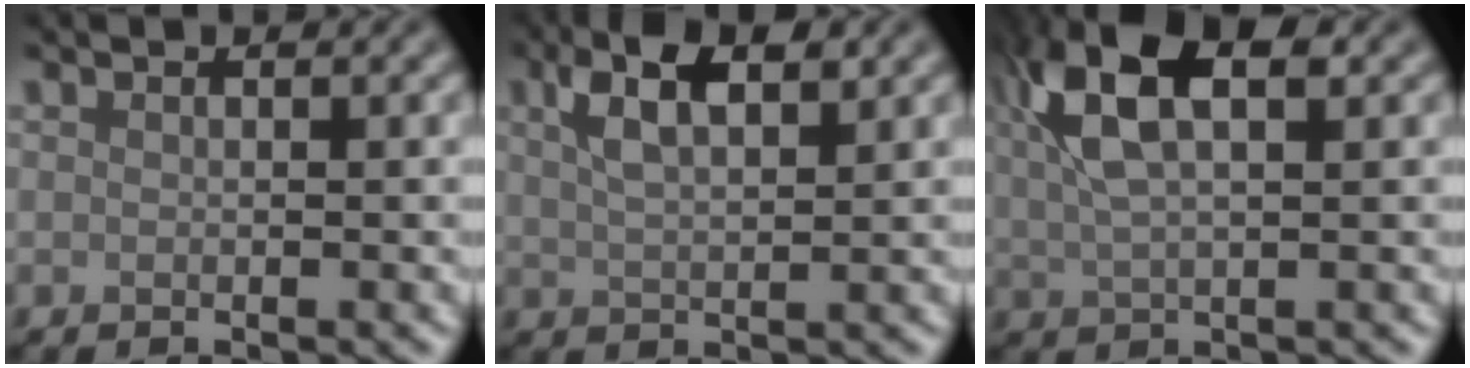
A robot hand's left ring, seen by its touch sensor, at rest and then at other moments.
{"total": 5.1, "force": [2.5, 2.2, 3.9], "torque": [-0.078, 0.010, 0.043]}
{"total": 8.9, "force": [3.6, 3.8, 7.2], "torque": [-0.153, 0.020, 0.062]}